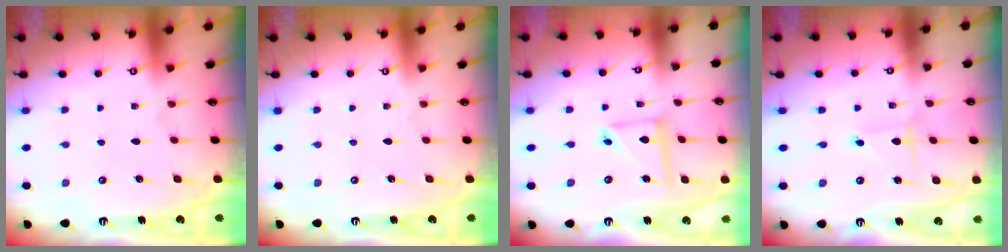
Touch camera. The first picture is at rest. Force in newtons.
{"total": 0.0}
{"total": 7.4, "press": 7.4, "slide": 0.6}
{"total": 1.4, "press": 1.4, "slide": 0.1}